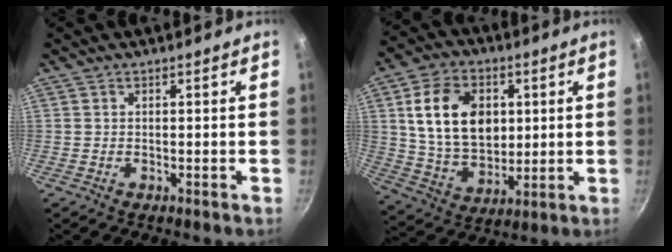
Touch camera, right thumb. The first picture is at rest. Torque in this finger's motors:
{"motor_torque": [-0.71, 1.93, 0.82, 0.88, 0.36]}